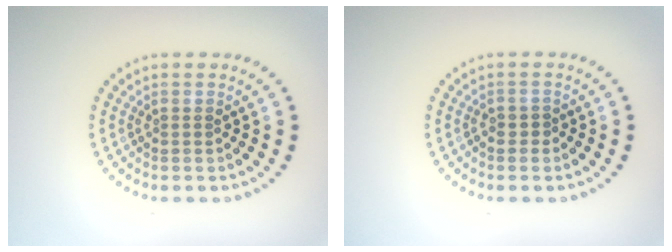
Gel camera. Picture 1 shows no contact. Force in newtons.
{"total": 0.9, "press": 0.7, "slide": 0.5}